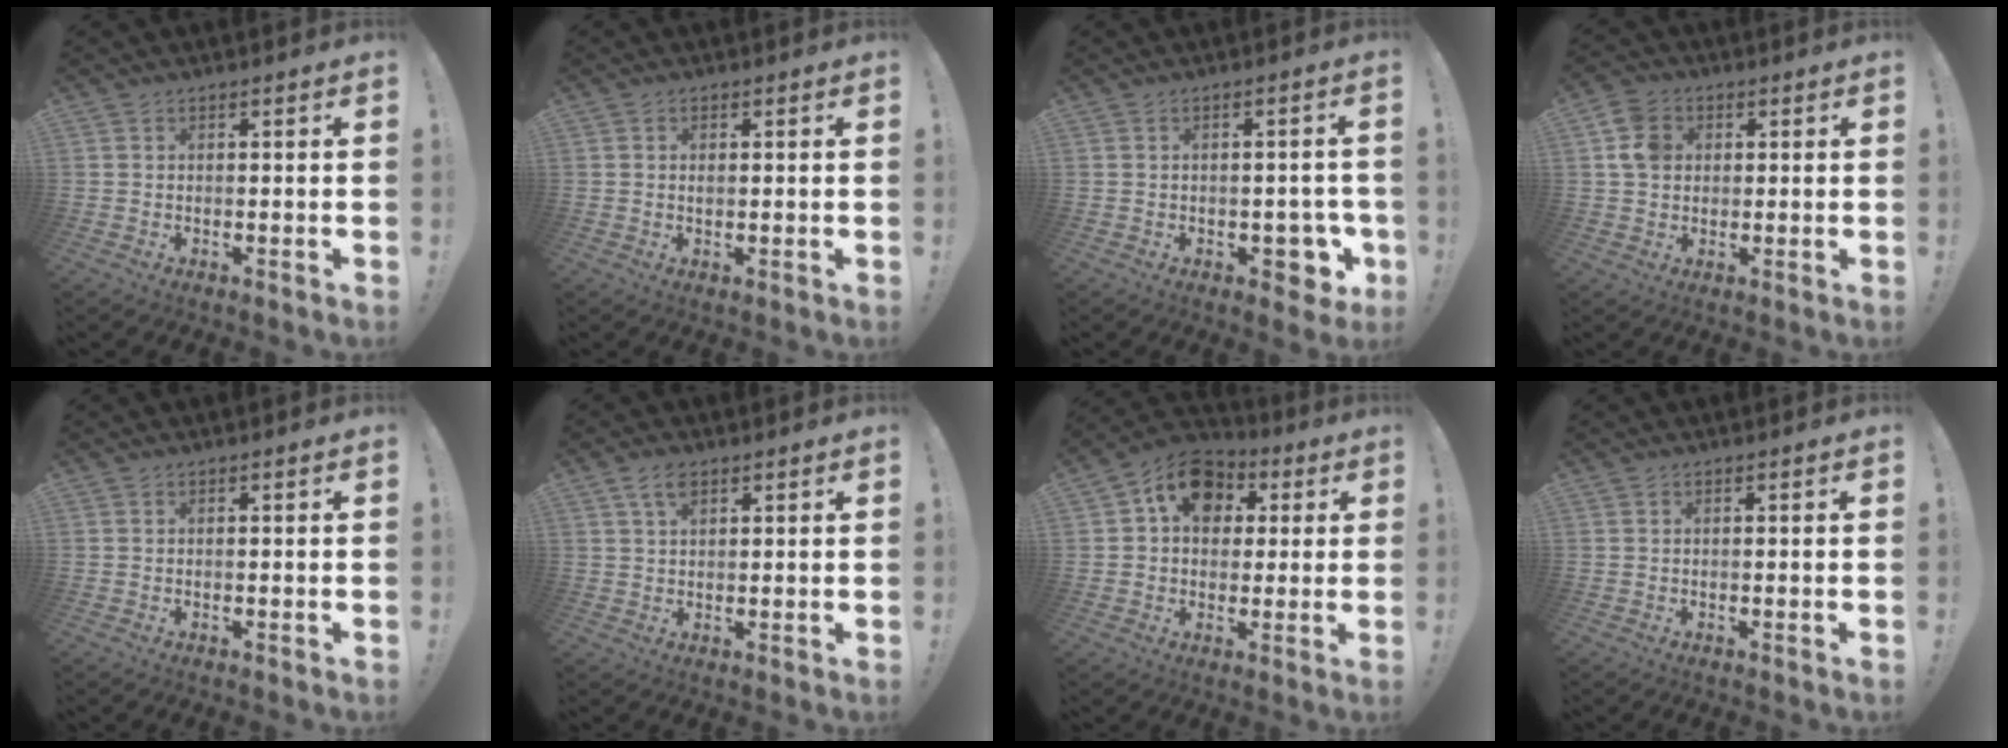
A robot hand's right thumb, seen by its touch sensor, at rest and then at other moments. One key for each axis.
{"total": 0.7, "fx": 0.1, "fy": 0.6, "fz": 0.4, "tx": -0.008, "ty": 0.003, "tz": 0.002}
{"total": 6.8, "fx": -2.3, "fy": 4.4, "fz": 4.6, "tx": -0.039, "ty": 0.010, "tz": -0.034}
{"total": 8.0, "fx": 1.5, "fy": 6.5, "fz": 4.4, "tx": -0.076, "ty": 0.013, "tz": 0.031}
{"total": 0.0}
{"total": 4.6, "fx": 2.6, "fy": 2.4, "fz": 3.0, "tx": -0.050, "ty": -0.008, "tz": 0.047}
{"total": 12.9, "fx": 4.6, "fy": 9.9, "fz": 6.8, "tx": -0.103, "ty": -0.004, "tz": 0.091}
{"total": 0.0}